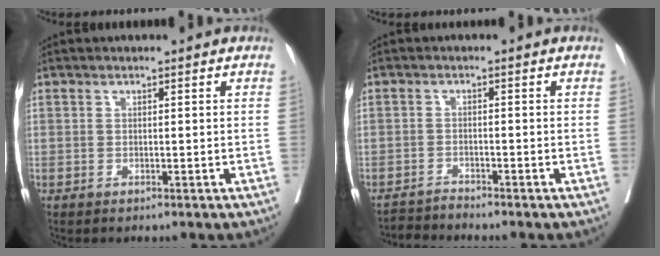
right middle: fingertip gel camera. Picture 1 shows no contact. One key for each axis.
{"total": 2.6, "fx": -2.3, "fy": -1.0, "fz": -0.7, "tx": 0.014, "ty": -0.017, "tz": -0.040}